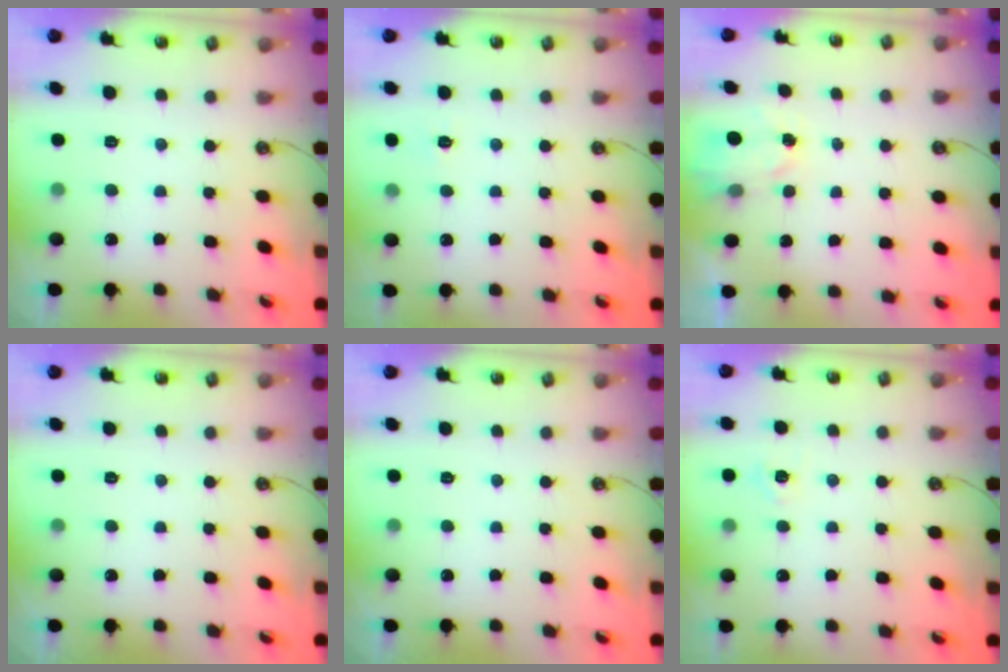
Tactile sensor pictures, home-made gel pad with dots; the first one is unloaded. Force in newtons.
{"total": 3.7, "press": 3.6, "slide": 0.5}
{"total": 2.1, "press": 2.1, "slide": 0.4}
{"total": 0.0}
{"total": 0.0}
{"total": 4.2, "press": 4.2, "slide": 0.6}